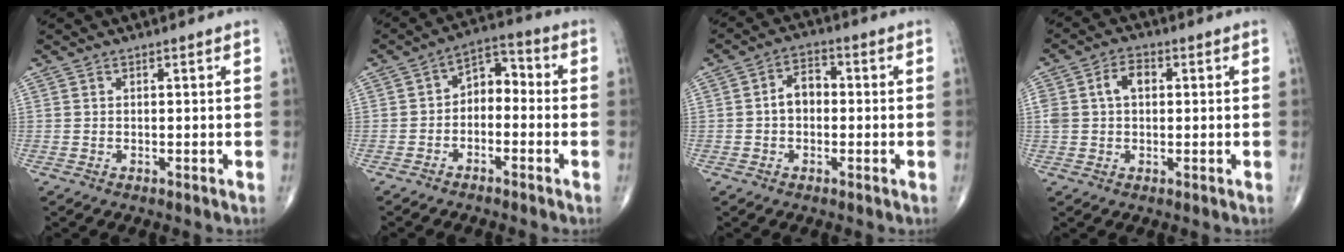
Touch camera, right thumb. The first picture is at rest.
{"total": 6.4, "force": [-1.6, 4.4, 4.4], "torque": [-0.046, 0.044, -0.042]}
{"total": 5.1, "force": [-0.3, 3.5, 3.6], "torque": [-0.048, 0.023, -0.015]}
{"total": 5.9, "force": [1.0, 4.0, 4.2], "torque": [-0.081, 0.023, 0.019]}